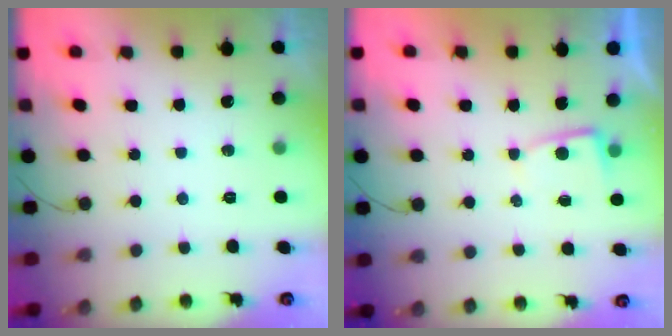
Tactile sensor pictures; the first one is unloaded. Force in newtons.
{"total": 2.2, "press": 2.2, "slide": 0.4}